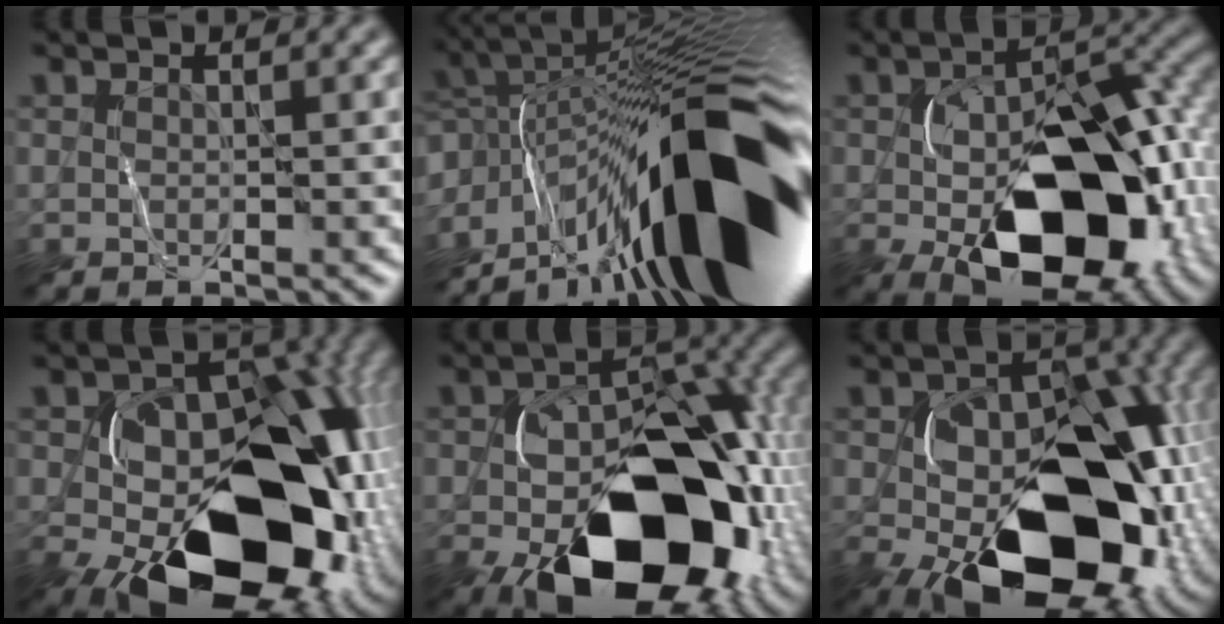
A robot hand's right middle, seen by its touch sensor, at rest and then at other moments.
{"total": 16.8, "force": [-5.6, 4.8, 15.1], "torque": [-0.205, 0.038, -0.109]}
{"total": 14.0, "force": [-4.4, 7.9, 10.7], "torque": [-0.155, -0.018, -0.064]}
{"total": 16.9, "force": [-5.0, 10.7, 12.1], "torque": [-0.130, -0.017, -0.082]}
{"total": 16.1, "force": [-6.4, 9.4, 11.4], "torque": [-0.145, -0.020, -0.099]}
{"total": 15.3, "force": [-4.7, 9.3, 11.2], "torque": [-0.149, -0.017, -0.079]}